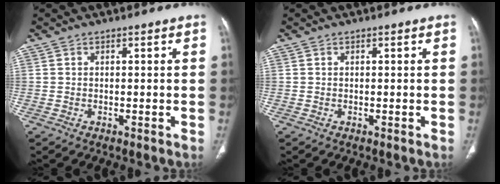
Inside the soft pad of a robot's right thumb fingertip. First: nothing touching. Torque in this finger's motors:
{"motor_torque": [0.02, 0.02, -0.05, 0.04, 0.03]}